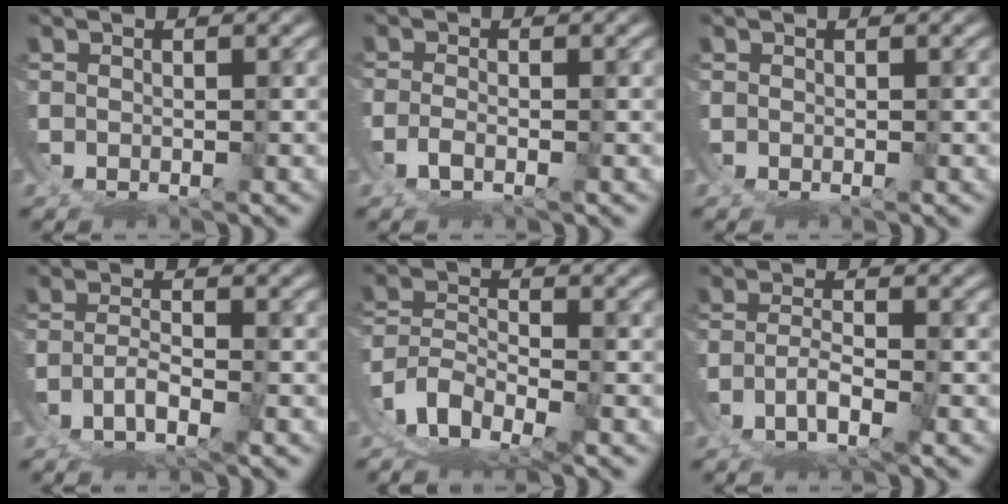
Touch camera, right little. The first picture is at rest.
{"total": 1.9, "force": [-0.6, -1.6, 0.8], "torque": [-0.009, -0.001, -0.009]}
{"total": 0.0}
{"total": 3.3, "force": [-2.5, -0.1, 2.1], "torque": [-0.025, -0.006, -0.040]}
{"total": 8.9, "force": [-4.0, 6.7, 4.4], "torque": [-0.114, -0.042, -0.066]}
{"total": 3.3, "force": [-2.4, -0.4, 2.3], "torque": [-0.028, -0.009, -0.036]}